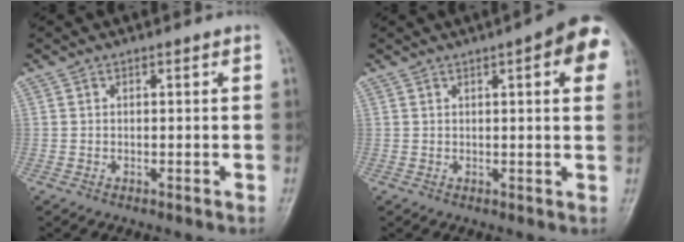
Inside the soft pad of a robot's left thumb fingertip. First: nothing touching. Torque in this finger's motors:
{"motor_torque": [0.20, 0.40, 0.05, -0.37, 0.09]}